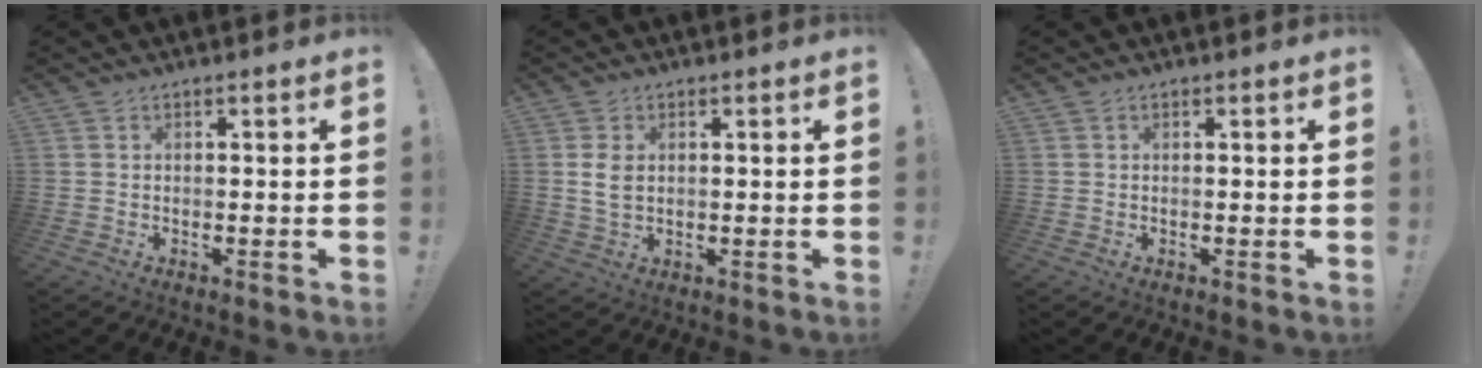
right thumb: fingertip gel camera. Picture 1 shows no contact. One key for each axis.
{"total": 4.2, "fx": 0.9, "fy": 2.6, "fz": 3.1, "tx": -0.058, "ty": -0.006, "tz": 0.012}
{"total": 0.0}